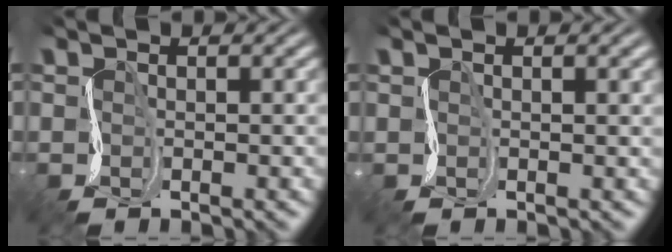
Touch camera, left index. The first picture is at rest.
{"total": 2.9, "force": [1.7, 1.0, 2.1], "torque": [-0.031, 0.009, 0.023]}